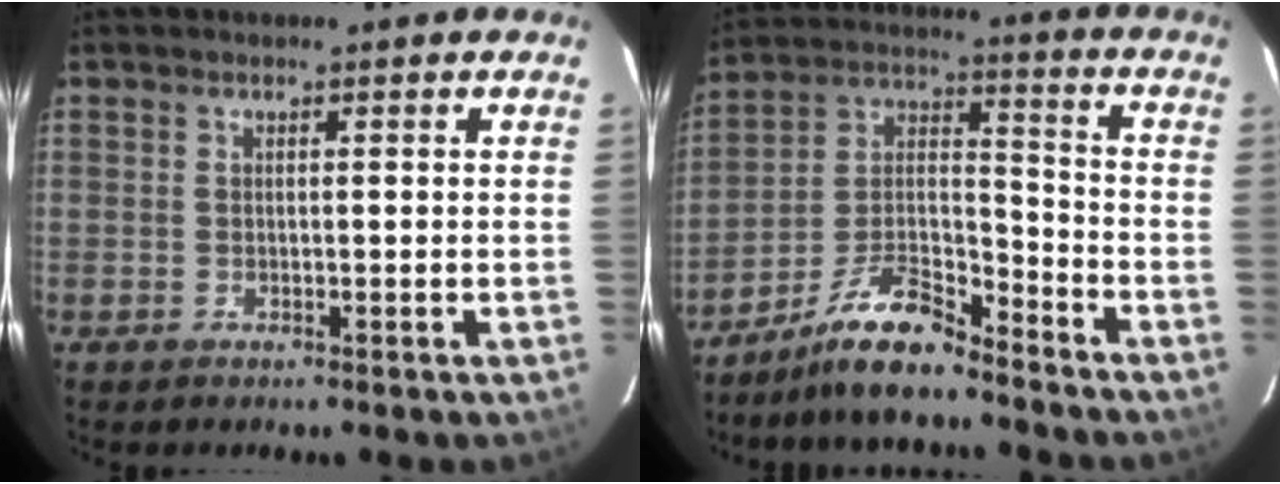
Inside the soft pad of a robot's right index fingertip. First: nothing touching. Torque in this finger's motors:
{"motor_torque": [0.82, -0.74, 0.15, 0.04]}